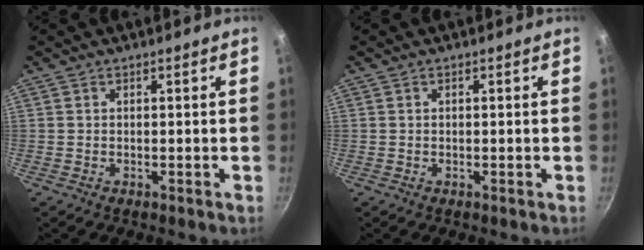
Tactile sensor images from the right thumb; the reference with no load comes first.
{"total": 0.0}